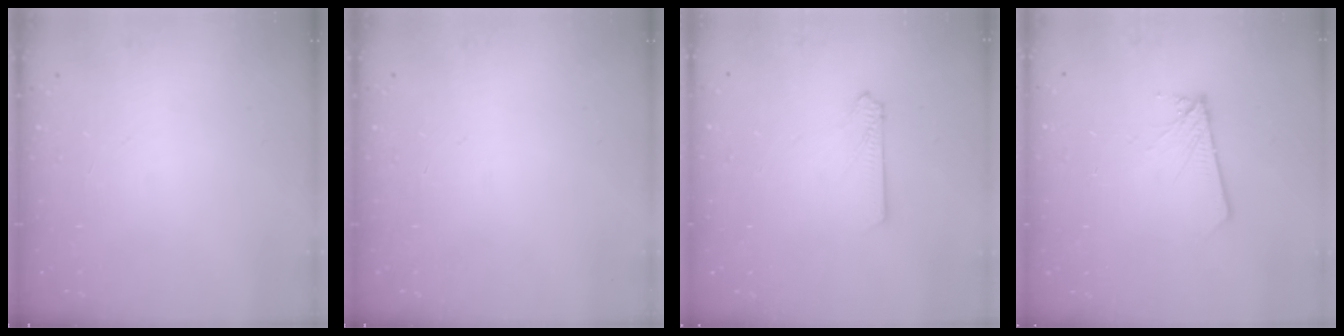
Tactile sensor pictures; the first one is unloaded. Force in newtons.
{"total": 0.0}
{"total": 2.6, "press": 2.6, "slide": 0.3}
{"total": 2.8, "press": 2.8, "slide": 0.3}